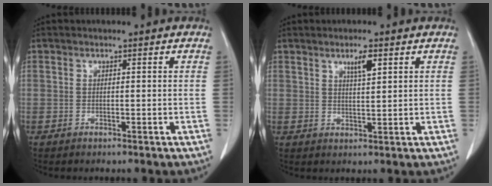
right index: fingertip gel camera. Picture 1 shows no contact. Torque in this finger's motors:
{"motor_torque": [0.18, 0.08, 0.04, 0.02]}